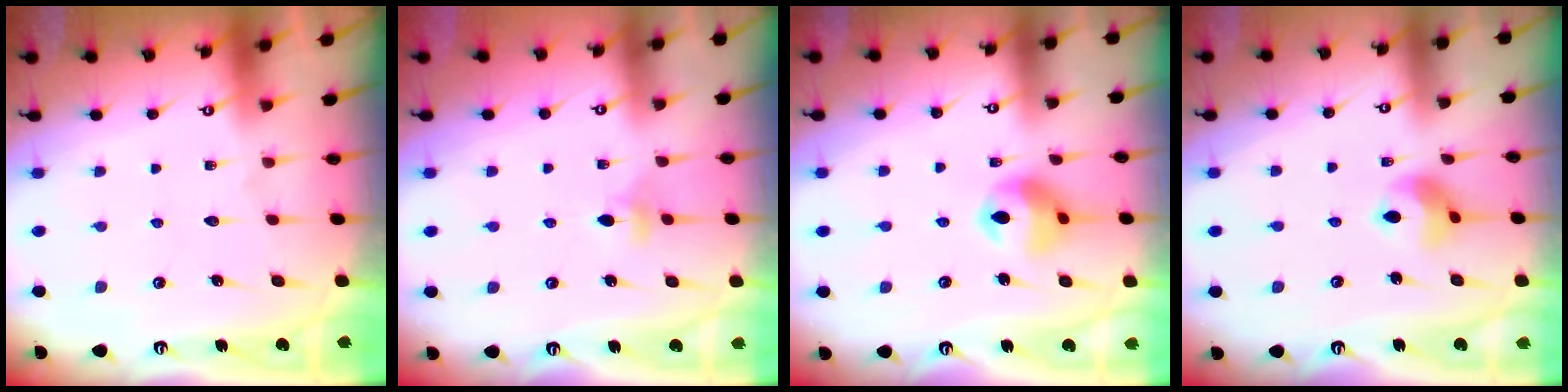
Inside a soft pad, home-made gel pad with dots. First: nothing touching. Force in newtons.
{"total": 3.6, "press": 3.5, "slide": 1.0}
{"total": 11.2, "press": 11.1, "slide": 1.5}
{"total": 8.3, "press": 8.2, "slide": 1.0}